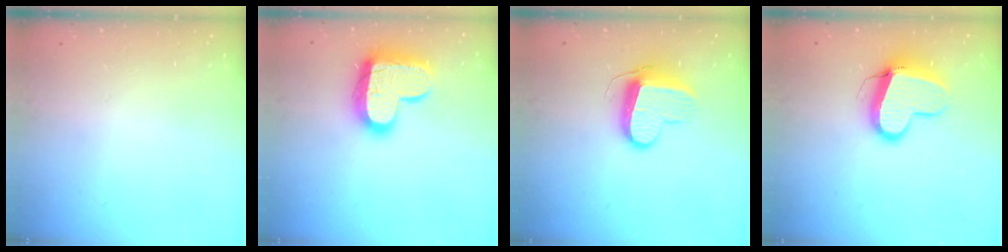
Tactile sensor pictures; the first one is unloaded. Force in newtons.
{"total": 17.7, "press": 17.7, "slide": 1.2}
{"total": 10.3, "press": 10.3, "slide": 0.5}
{"total": 11.6, "press": 11.6, "slide": 1.2}